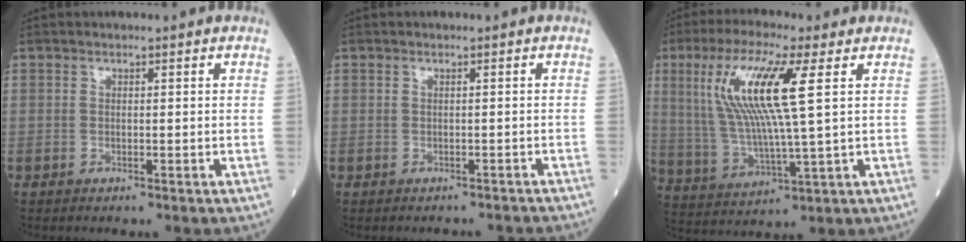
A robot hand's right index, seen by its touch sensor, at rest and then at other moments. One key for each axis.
{"total": 3.1, "fx": -2.9, "fy": 0.8, "fz": 0.7, "tx": -0.004, "ty": -0.002, "tz": -0.028}
{"total": 13.8, "fx": 4.2, "fy": 0.6, "fz": 13.1, "tx": -0.285, "ty": 0.005, "tz": 0.079}